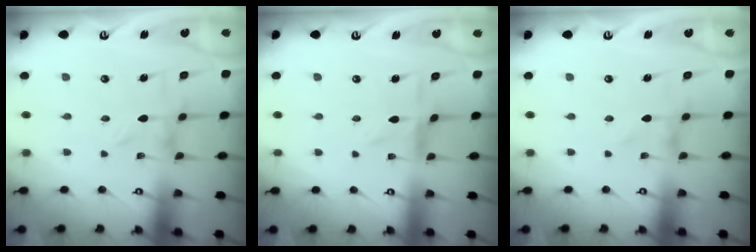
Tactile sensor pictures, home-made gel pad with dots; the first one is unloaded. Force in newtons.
{"total": 2.7, "press": 2.7, "slide": 0.4}
{"total": 0.0}